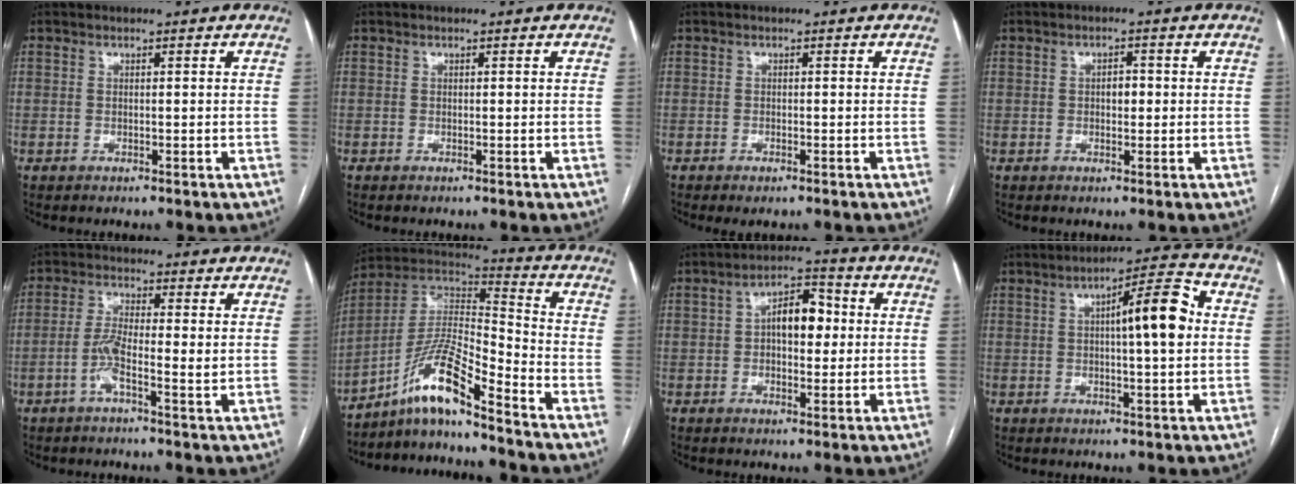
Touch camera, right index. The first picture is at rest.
{"total": 0.0}
{"total": 1.5, "force": [-1.0, 0.5, 1.0], "torque": [-0.014, -0.003, -0.009]}
{"total": 2.0, "force": [0.0, 1.1, 1.7], "torque": [-0.024, 0.004, 0.000]}
{"total": 5.1, "force": [-1.1, 0.8, 4.9], "torque": [-0.102, 0.007, -0.024]}
{"total": 11.5, "force": [-8.4, 0.4, 7.9], "torque": [-0.157, 0.017, -0.154]}
{"total": 7.3, "force": [0.7, 3.5, 6.3], "torque": [-0.102, 0.026, 0.008]}
{"total": 10.0, "force": [1.4, 1.6, 9.8], "torque": [-0.146, 0.024, 0.018]}